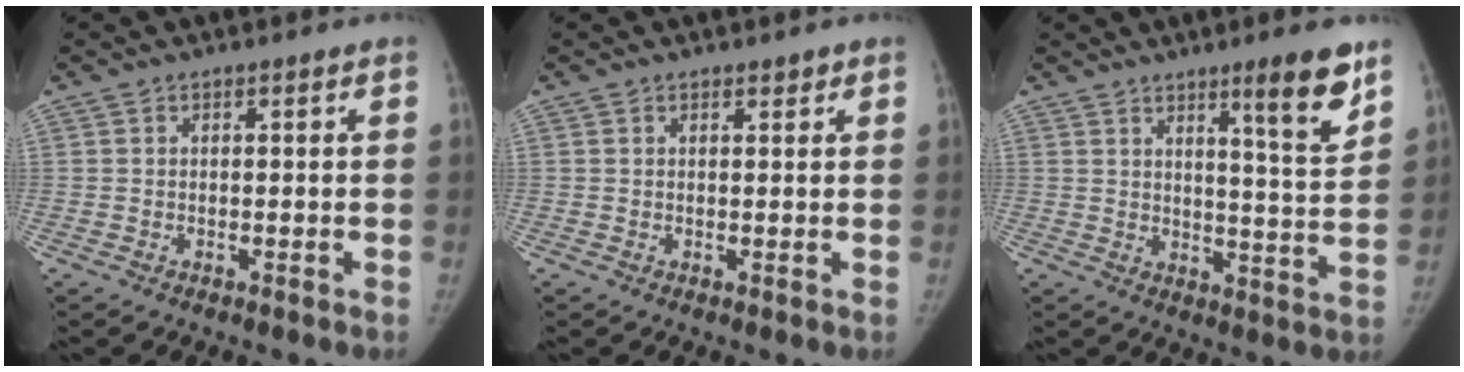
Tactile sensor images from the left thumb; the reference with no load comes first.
{"total": 0.9, "force": [0.7, 0.4, 0.4], "torque": [-0.001, -0.004, 0.007]}
{"total": 10.4, "force": [6.6, 0.9, 8.0], "torque": [-0.101, -0.049, 0.097]}